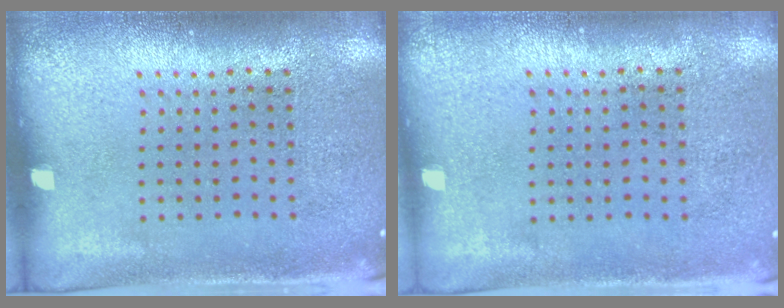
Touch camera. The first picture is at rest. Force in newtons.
{"total": 0.0}